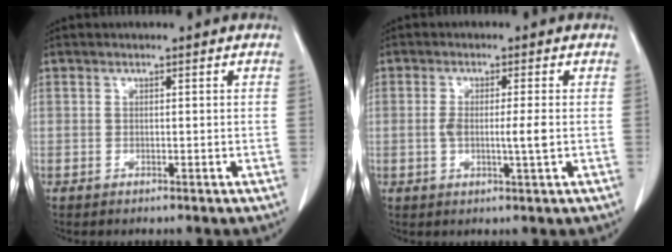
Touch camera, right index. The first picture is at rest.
{"total": 4.3, "force": [-0.5, 0.3, 4.2], "torque": [-0.083, -0.002, -0.007]}